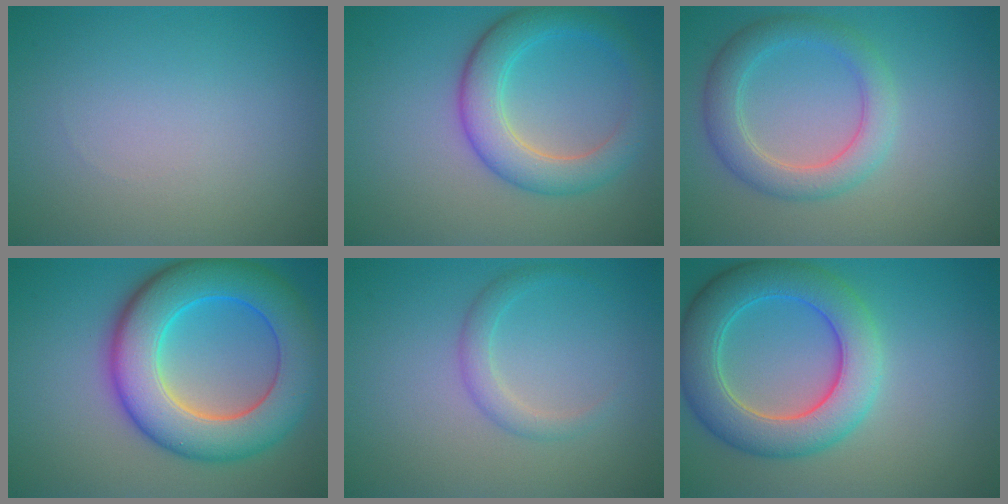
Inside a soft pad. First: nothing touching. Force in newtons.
{"total": 5.1, "press": 5.1, "slide": 0.1}
{"total": 3.9, "press": 3.9, "slide": 0.2}
{"total": 10.6, "press": 10.5, "slide": 0.7}
{"total": 1.8, "press": 1.8, "slide": 0.2}
{"total": 7.3, "press": 7.3, "slide": 0.2}